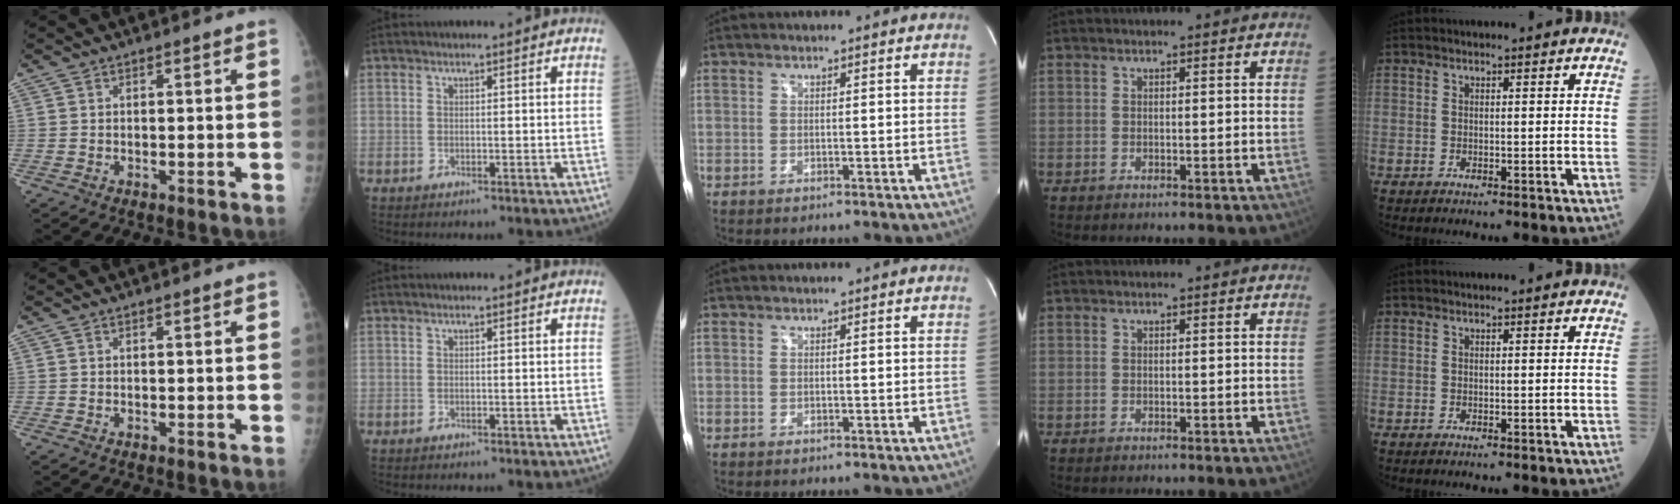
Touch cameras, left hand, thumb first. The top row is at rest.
{}